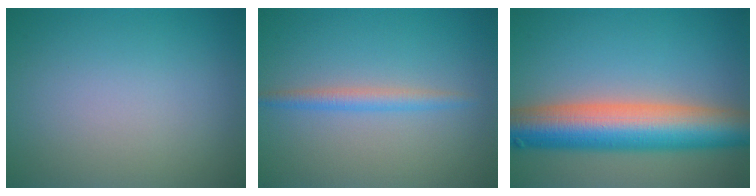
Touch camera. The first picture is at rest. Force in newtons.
{"total": 1.9, "press": 1.9, "slide": 0.2}
{"total": 10.6, "press": 10.6, "slide": 0.5}